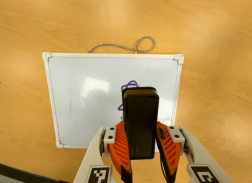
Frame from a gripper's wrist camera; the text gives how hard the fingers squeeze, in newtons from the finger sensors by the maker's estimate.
{"total": 9.9, "left": 8.6, "right": 11.2}